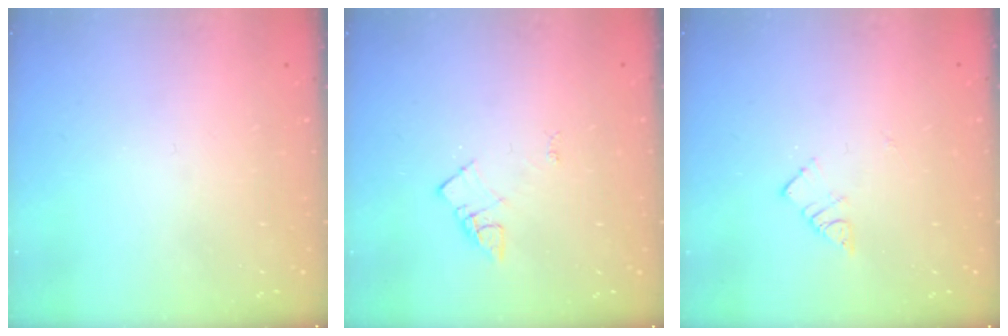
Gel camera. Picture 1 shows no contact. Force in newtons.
{"total": 4.5, "press": 4.5, "slide": 0.5}
{"total": 4.6, "press": 4.6, "slide": 0.2}